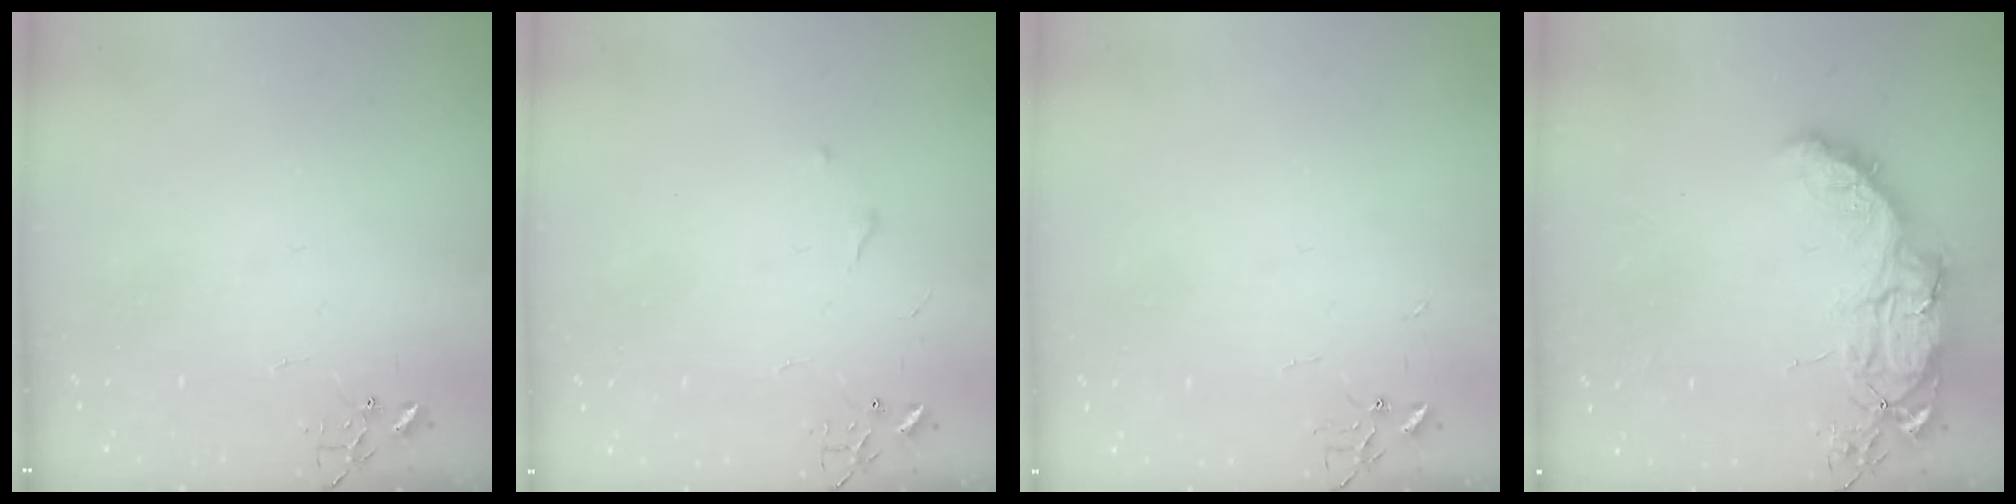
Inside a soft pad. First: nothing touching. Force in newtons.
{"total": 3.7, "press": 3.6, "slide": 0.4}
{"total": 1.7, "press": 1.7, "slide": 0.2}
{"total": 15.5, "press": 15.4, "slide": 1.0}